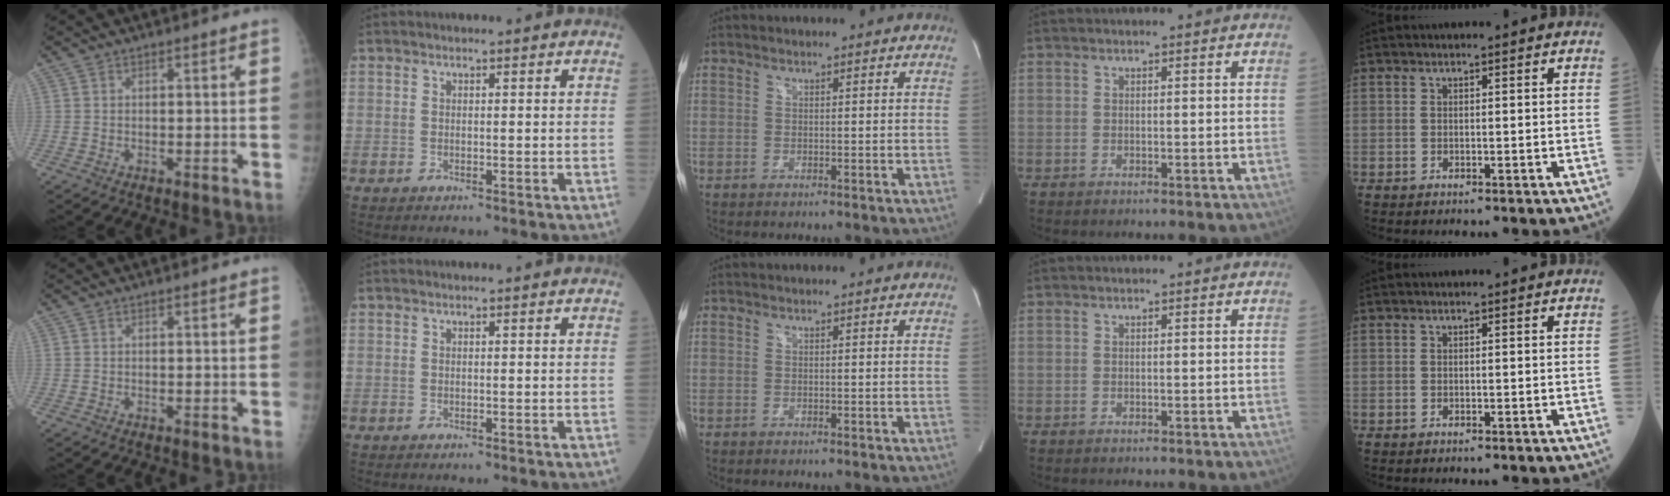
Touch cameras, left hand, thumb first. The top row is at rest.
{}